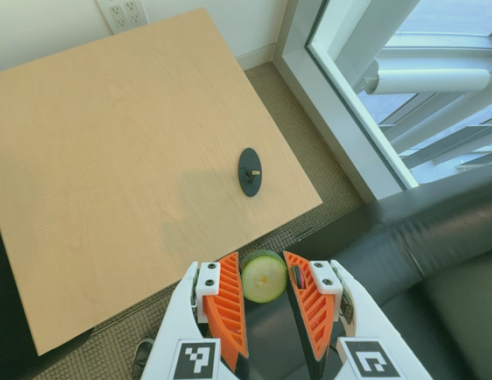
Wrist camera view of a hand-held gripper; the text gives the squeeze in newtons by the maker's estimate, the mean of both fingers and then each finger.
{"total": 6.1, "left": 5.8, "right": 6.4}